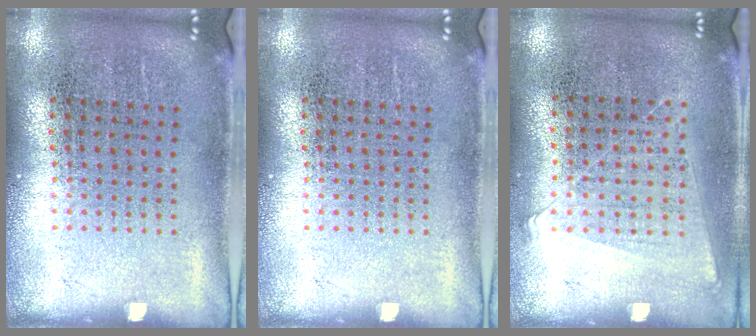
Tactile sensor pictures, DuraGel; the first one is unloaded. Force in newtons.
{"total": 0.0}
{"total": 1.0, "press": 0.9, "slide": 0.4}